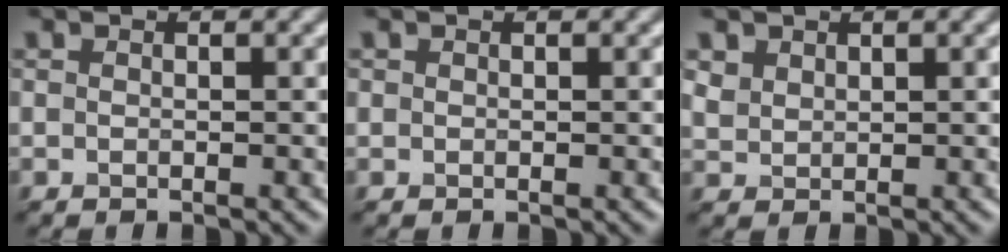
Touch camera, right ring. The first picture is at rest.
{"total": 0.7, "force": [-0.1, -0.4, -0.6], "torque": [-0.003, -0.004, 0.005]}
{"total": 1.3, "force": [0.7, -0.1, -1.0], "torque": [-0.007, 0.002, 0.044]}